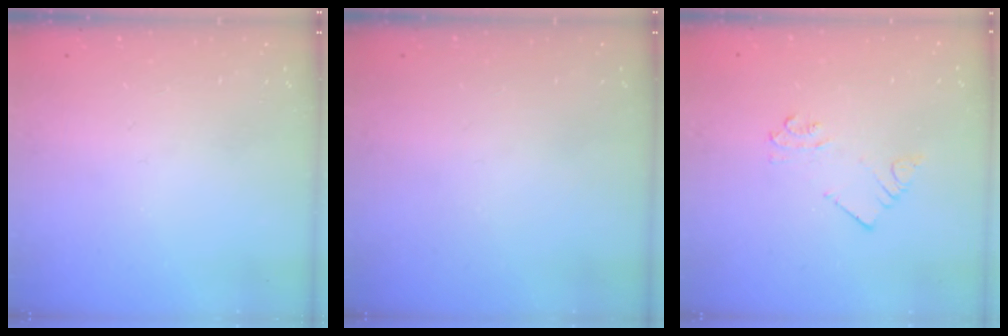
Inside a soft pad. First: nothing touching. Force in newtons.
{"total": 0.0}
{"total": 3.2, "press": 3.2, "slide": 0.2}